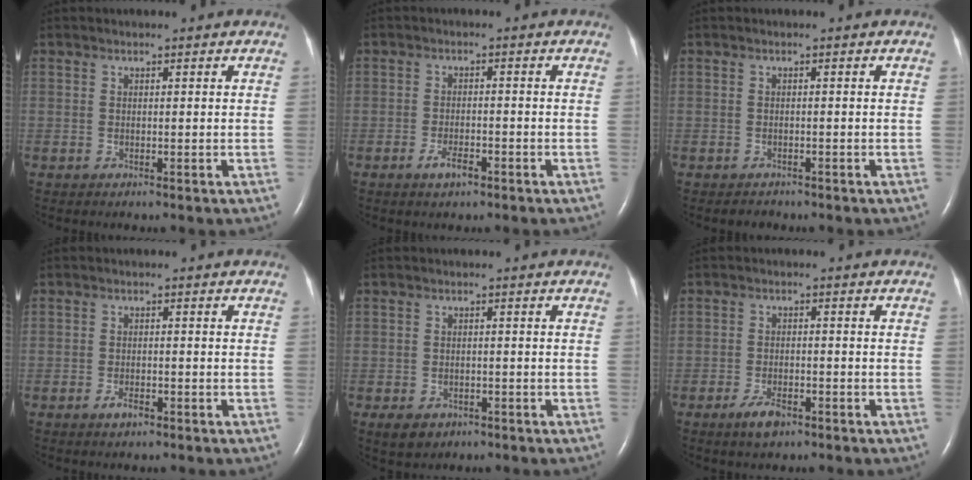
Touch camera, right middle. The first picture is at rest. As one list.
[{"total": 2.9, "force": [-1.8, 0.9, 2.0], "torque": [-0.042, 0.000, -0.033]}, {"total": 1.0, "force": [-0.9, 0.5, 0.0], "torque": [-0.007, 0.000, -0.013]}, {"total": 1.8, "force": [-1.2, 0.7, 1.2], "torque": [-0.026, 0.000, -0.020]}, {"total": 3.5, "force": [-2.1, 2.4, 1.4], "torque": [-0.023, 0.000, -0.024]}, {"total": 3.6, "force": [-2.4, 1.4, 2.3], "torque": [-0.051, -0.001, -0.039]}]